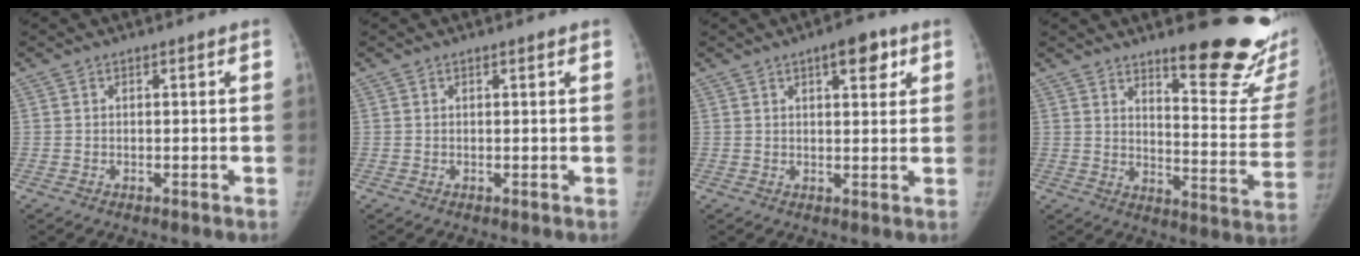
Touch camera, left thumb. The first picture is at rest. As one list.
[{"total": 0.9, "force": [0.7, 0.1, 0.5], "torque": [-0.003, 0.003, 0.008]}, {"total": 6.0, "force": [3.1, 2.5, 4.5], "torque": [-0.039, -0.010, 0.037]}, {"total": 19.5, "force": [14.4, 4.3, 12.5], "torque": [-0.124, -0.126, 0.189]}]